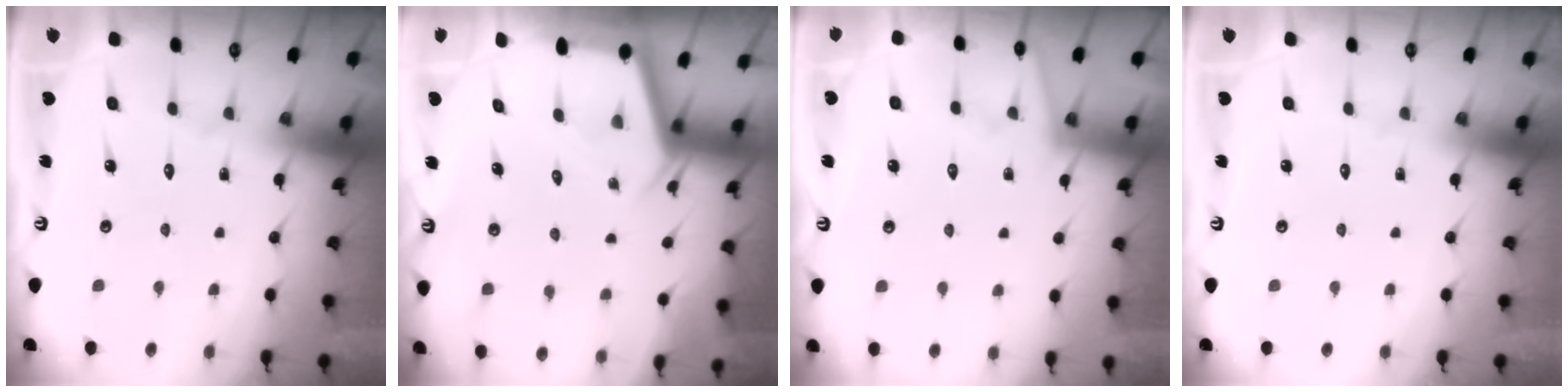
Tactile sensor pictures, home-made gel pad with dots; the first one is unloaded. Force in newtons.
{"total": 2.4, "press": 2.4, "slide": 0.2}
{"total": 1.6, "press": 1.5, "slide": 0.3}
{"total": 0.0}